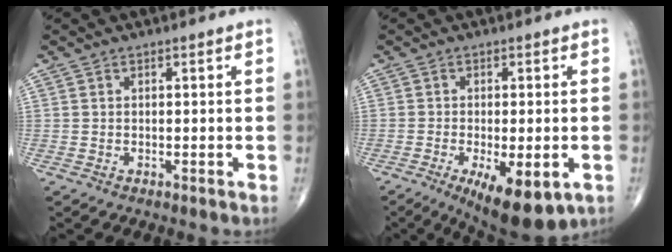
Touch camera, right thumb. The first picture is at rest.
{"total": 11.9, "force": [-4.8, 4.5, 10.0], "torque": [-0.146, -0.013, -0.063]}